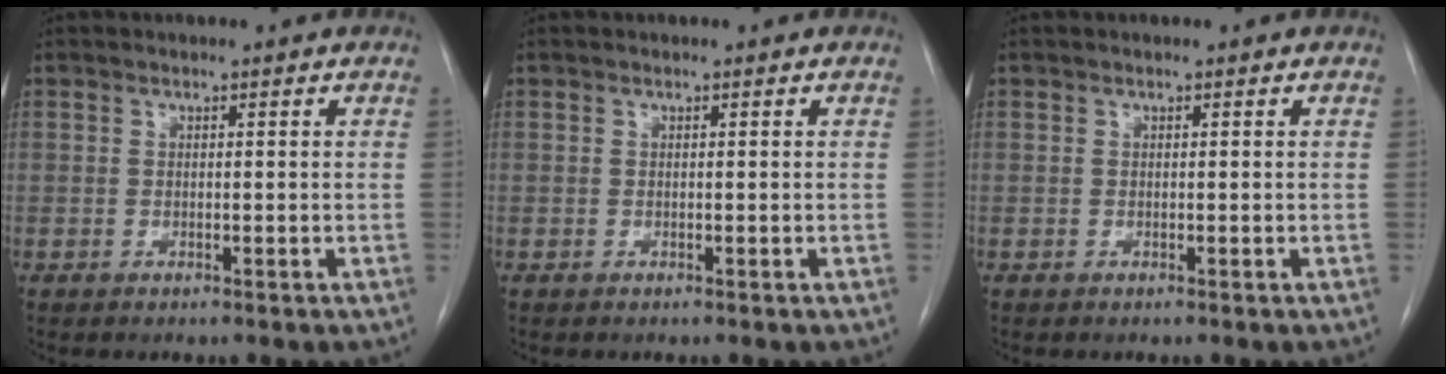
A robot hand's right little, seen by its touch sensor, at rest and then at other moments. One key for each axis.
{"total": 0.0}
{"total": 0.0}